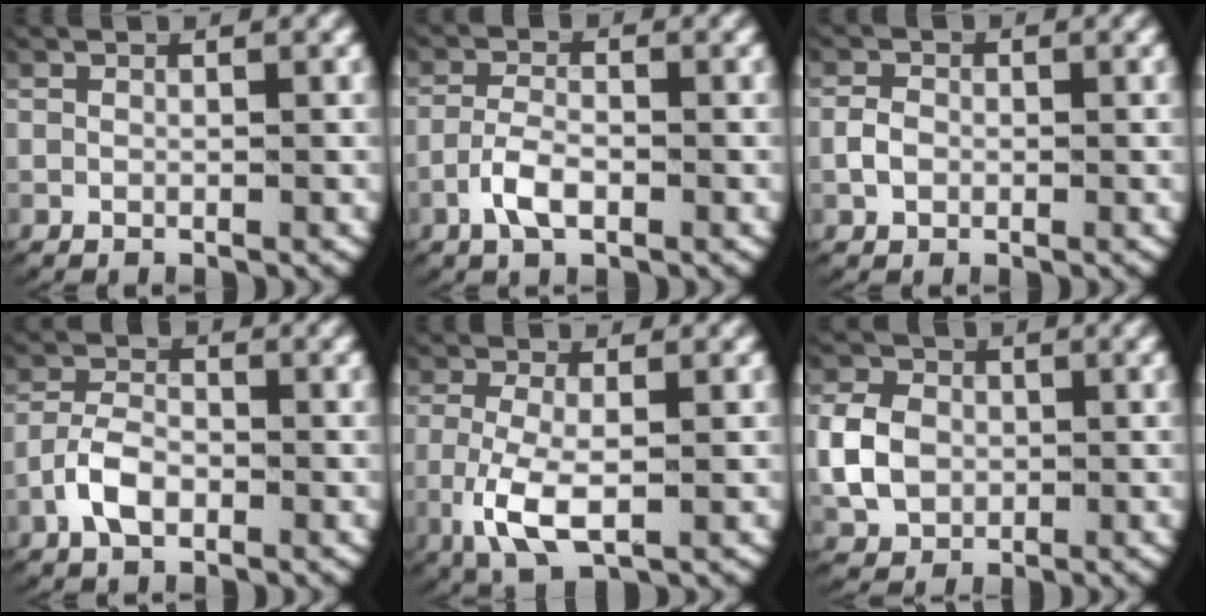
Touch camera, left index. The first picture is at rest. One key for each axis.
{"total": 3.0, "fx": -1.7, "fy": 1.3, "fz": 2.2, "tx": -0.052, "ty": -0.009, "tz": -0.028}
{"total": 1.4, "fx": -0.4, "fy": 1.1, "fz": 0.7, "tx": -0.025, "ty": -0.004, "tz": -0.005}
{"total": 3.3, "fx": -1.6, "fy": 2.0, "fz": 2.1, "tx": -0.049, "ty": -0.005, "tz": -0.028}
{"total": 4.9, "fx": -1.2, "fy": 2.3, "fz": 4.2, "tx": -0.100, "ty": -0.016, "tz": -0.012}
{"total": 4.9, "fx": -0.1, "fy": 4.2, "fz": 2.6, "tx": -0.057, "ty": -0.006, "tz": 0.004}